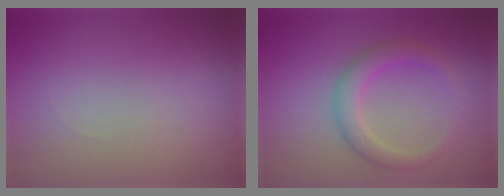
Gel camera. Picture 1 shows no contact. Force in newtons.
{"total": 2.8, "press": 2.8, "slide": 0.2}